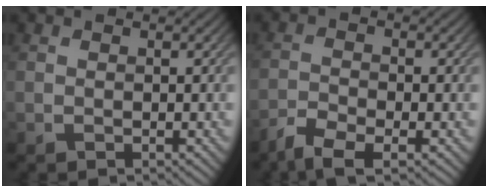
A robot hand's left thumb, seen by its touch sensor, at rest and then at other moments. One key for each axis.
{"total": 4.1, "fx": -3.1, "fy": 1.0, "fz": 2.5, "tx": -0.057, "ty": -0.009, "tz": -0.064}